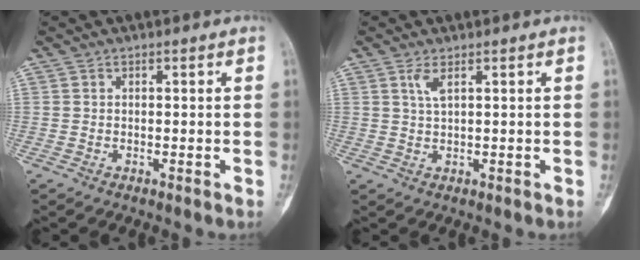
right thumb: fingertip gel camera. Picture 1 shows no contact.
{"total": 2.2, "force": [1.2, 0.4, 1.8], "torque": [-0.041, -0.003, 0.029]}